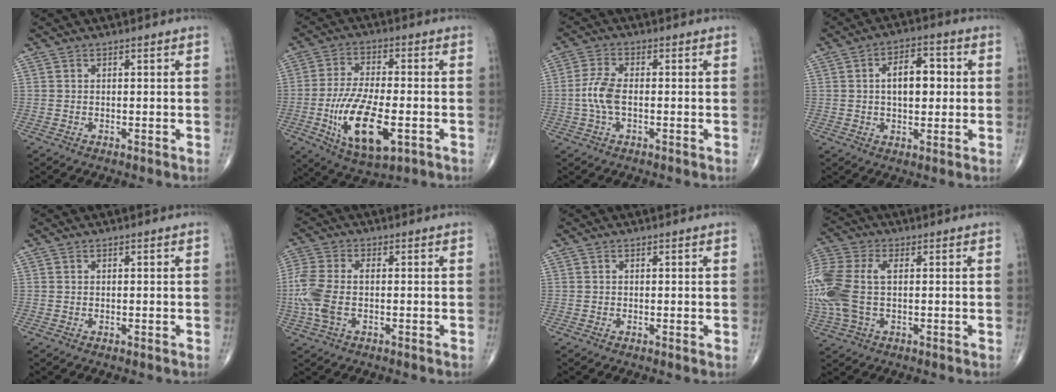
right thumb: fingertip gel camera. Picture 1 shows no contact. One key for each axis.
{"total": 15.2, "fx": -4.4, "fy": 6.1, "fz": 13.1, "tx": -0.245, "ty": 0.000, "tz": -0.069}
{"total": 5.4, "fx": -0.8, "fy": 2.4, "fz": 4.7, "tx": -0.117, "ty": 0.011, "tz": -0.019}
{"total": 8.7, "fx": 0.9, "fy": 4.8, "fz": 7.2, "tx": -0.090, "ty": 0.010, "tz": 0.012}
{"total": 0.0}
{"total": 8.8, "fx": -1.1, "fy": 4.6, "fz": 7.3, "tx": -0.199, "ty": 0.012, "tz": -0.026}
{"total": 0.0}
{"total": 16.2, "fx": 0.4, "fy": 9.5, "fz": 13.1, "tx": -0.360, "ty": 0.011, "tz": 0.011}